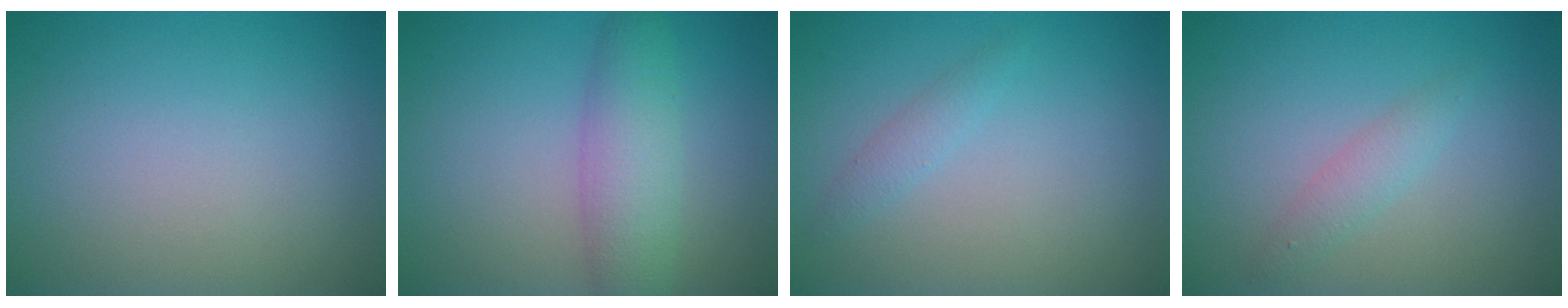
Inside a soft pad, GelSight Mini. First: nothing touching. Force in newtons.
{"total": 4.3, "press": 4.3, "slide": 0.0}
{"total": 1.2, "press": 1.2, "slide": 0.0}
{"total": 1.6, "press": 1.6, "slide": 0.0}